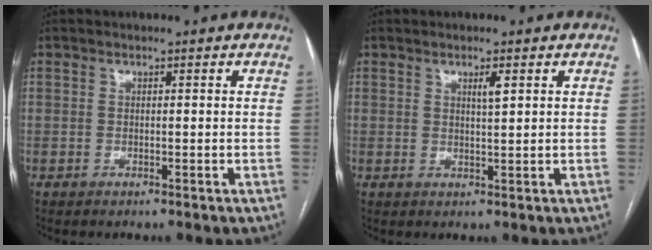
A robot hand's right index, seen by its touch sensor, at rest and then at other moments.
{"total": 1.8, "force": [0.9, 0.1, 1.5], "torque": [-0.029, -0.003, 0.014]}